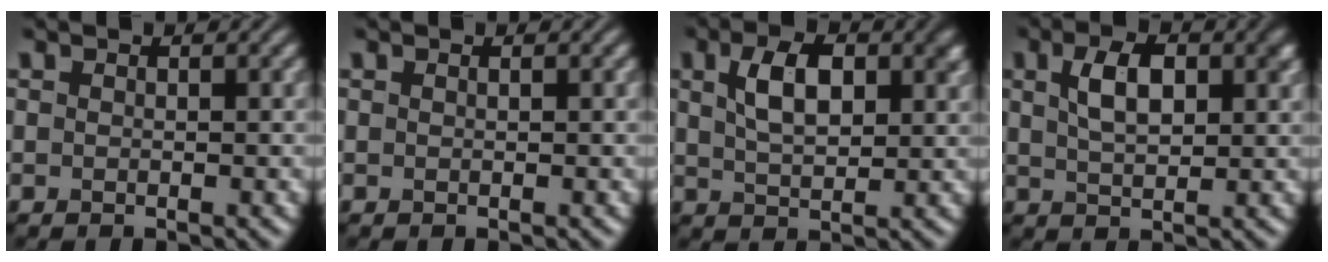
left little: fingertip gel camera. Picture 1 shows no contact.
{"total": 0.0}
{"total": 5.7, "force": [1.8, 3.1, 4.5], "torque": [-0.084, 0.005, 0.032]}
{"total": 5.1, "force": [1.5, 2.7, 4.1], "torque": [-0.075, 0.007, 0.027]}